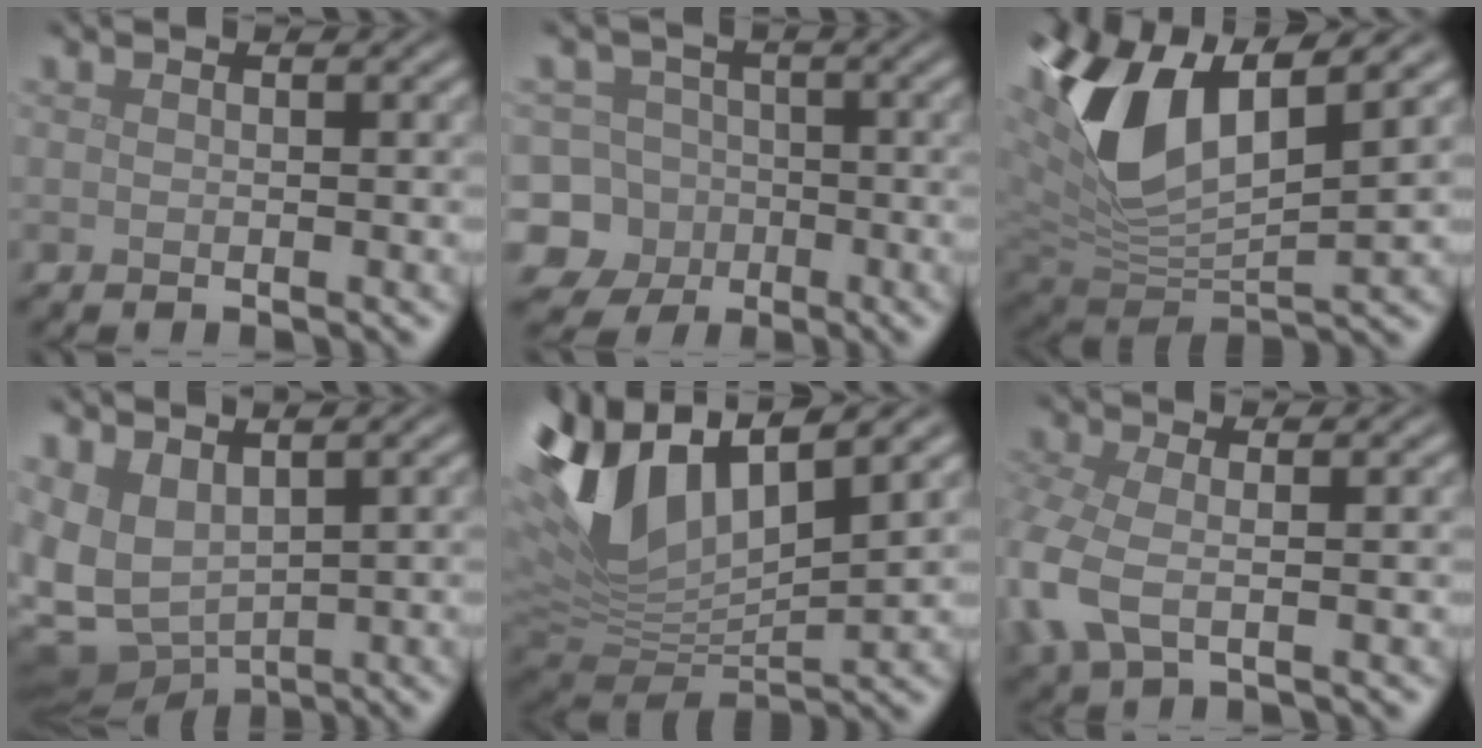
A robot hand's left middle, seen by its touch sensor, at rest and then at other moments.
{"total": 10.6, "force": [-4.3, 9.5, 1.8], "torque": [-0.048, -0.014, -0.101]}
{"total": 10.8, "force": [4.2, 5.1, 8.6], "torque": [-0.185, 0.006, 0.078]}
{"total": 5.3, "force": [0.5, 3.5, 4.0], "torque": [-0.095, -0.014, 0.020]}
{"total": 11.4, "force": [4.5, 5.5, 9.0], "torque": [-0.200, 0.007, 0.082]}
{"total": 5.4, "force": [-1.0, 3.0, 4.3], "torque": [-0.118, -0.008, -0.028]}